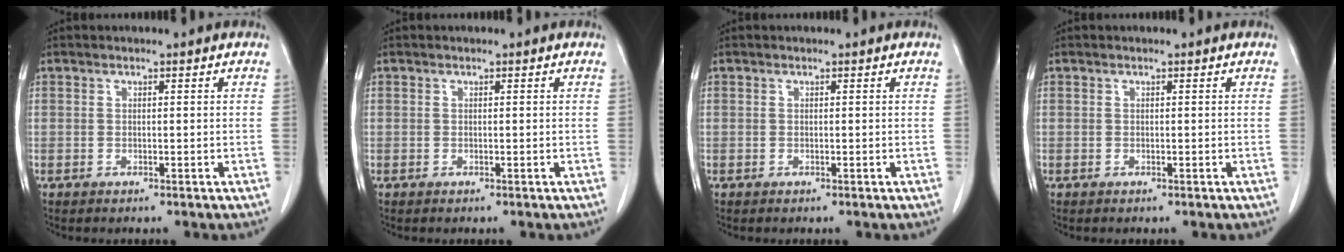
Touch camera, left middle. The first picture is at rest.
{"total": 0.0}
{"total": 0.0}
{"total": 0.0}